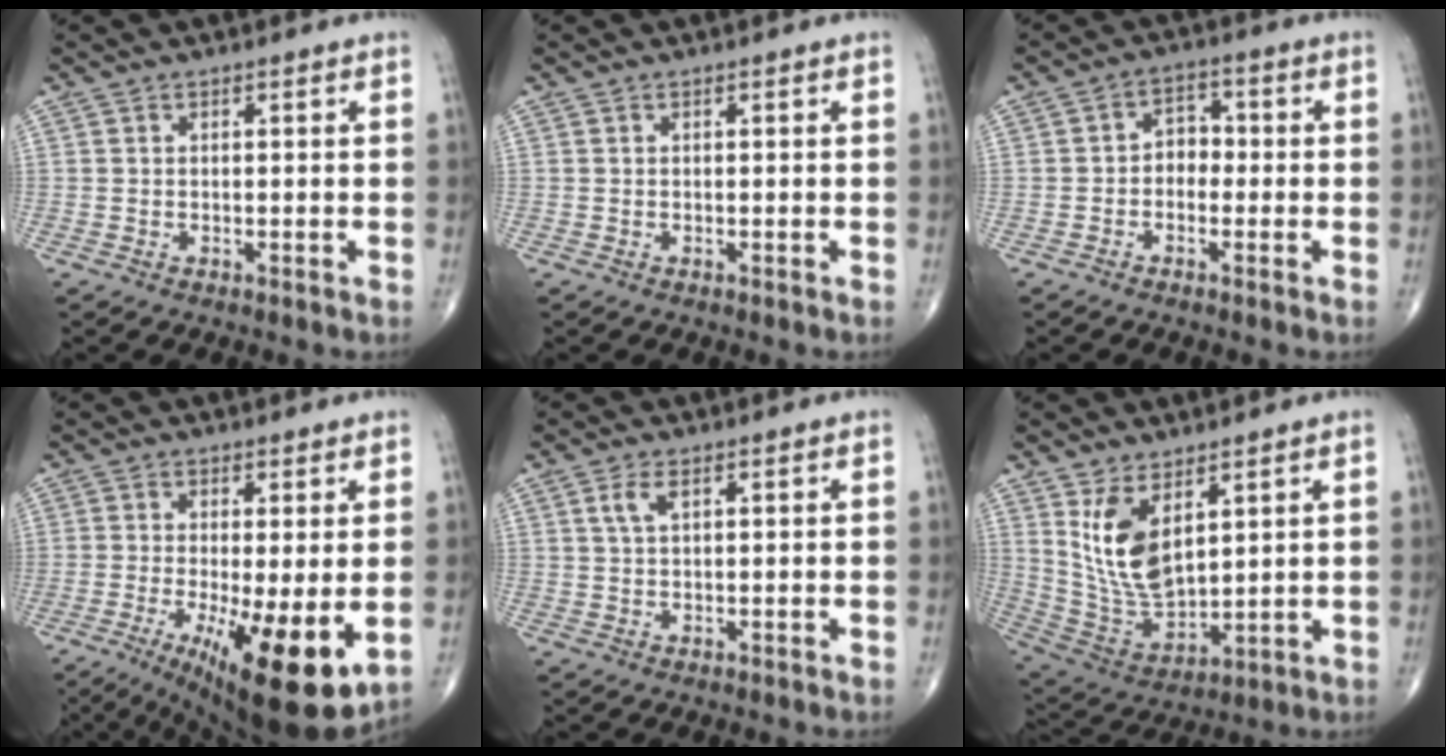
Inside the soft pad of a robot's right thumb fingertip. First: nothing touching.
{"total": 0.0}
{"total": 4.1, "force": [-0.9, 3.1, 2.5], "torque": [-0.018, 0.020, -0.028]}
{"total": 15.1, "force": [-3.8, 4.1, 14.1], "torque": [-0.205, -0.026, -0.043]}
{"total": 2.8, "force": [1.2, 1.3, 2.2], "torque": [-0.049, 0.006, 0.027]}
{"total": 12.2, "force": [5.0, 6.2, 9.3], "torque": [-0.166, -0.032, 0.118]}